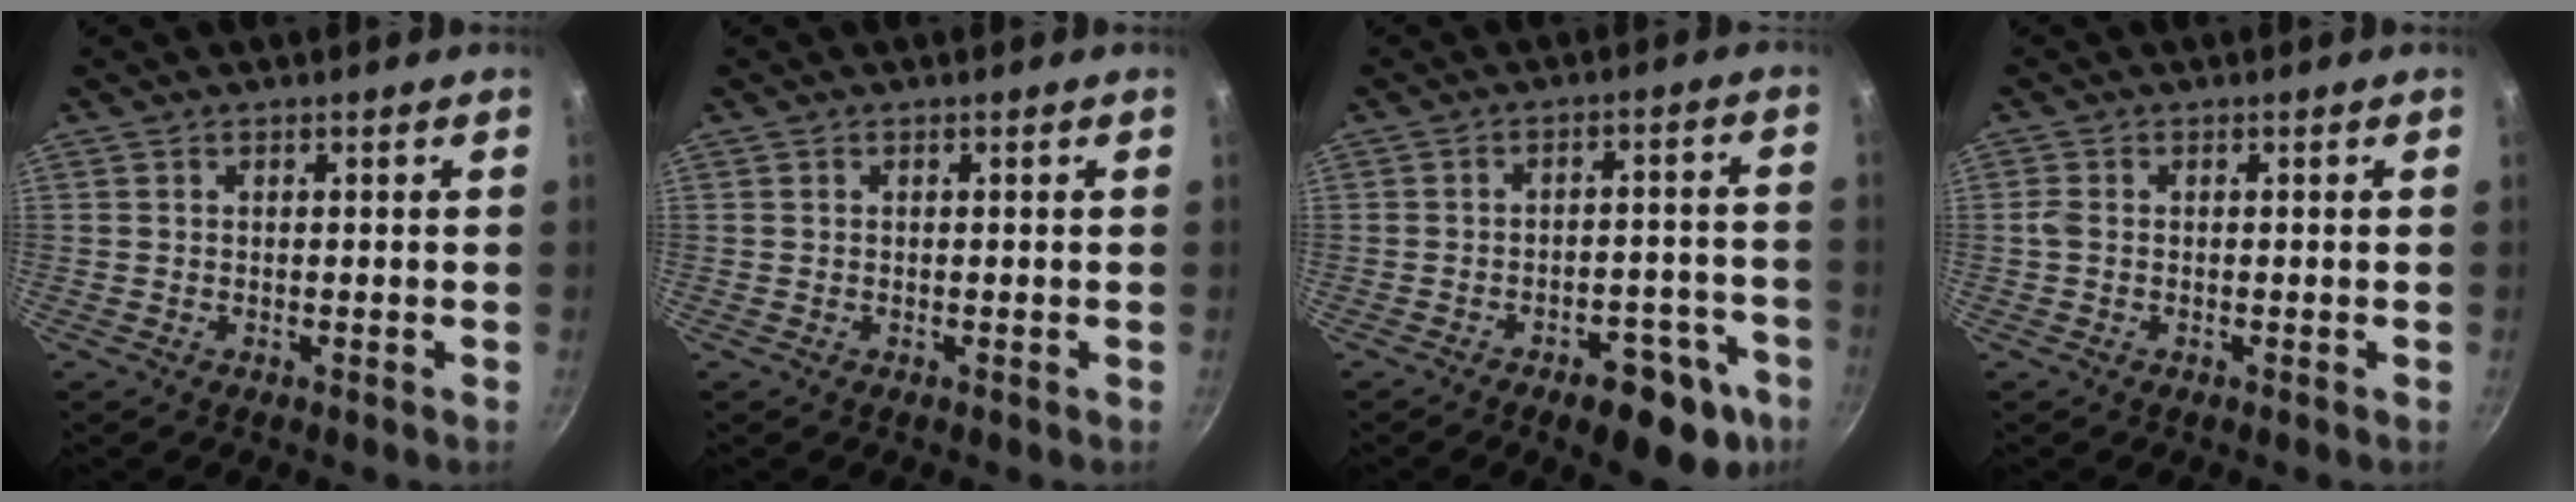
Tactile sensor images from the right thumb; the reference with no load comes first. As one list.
[{"total": 0.0}, {"total": 12.5, "force": [-7.0, 5.6, 8.7], "torque": [-0.060, 0.051, -0.084]}, {"total": 1.4, "force": [-0.2, 0.9, 1.1], "torque": [-0.027, 0.003, -0.006]}]